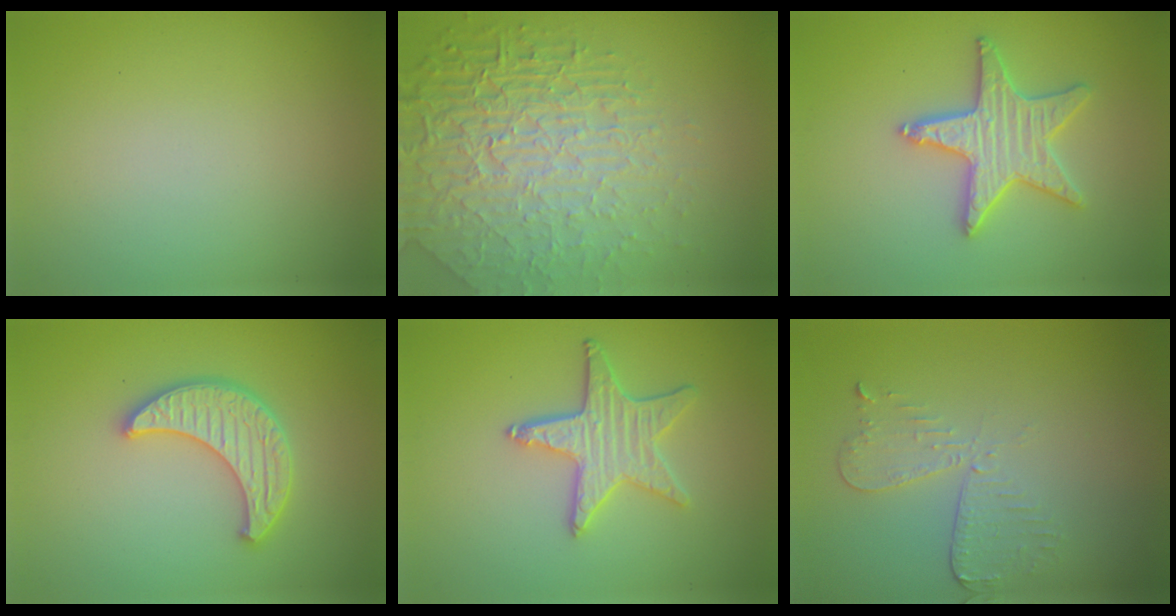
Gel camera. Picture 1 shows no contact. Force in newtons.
{"total": 9.0, "press": 6.1, "slide": 6.6}
{"total": 4.2, "press": 4.1, "slide": 0.8}
{"total": 4.1, "press": 3.7, "slide": 1.8}
{"total": 4.2, "press": 3.7, "slide": 2.1}
{"total": 3.0, "press": 2.6, "slide": 1.5}